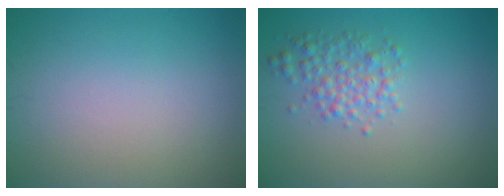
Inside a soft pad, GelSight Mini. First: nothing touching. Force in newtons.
{"total": 2.6, "press": 2.6, "slide": 0.0}